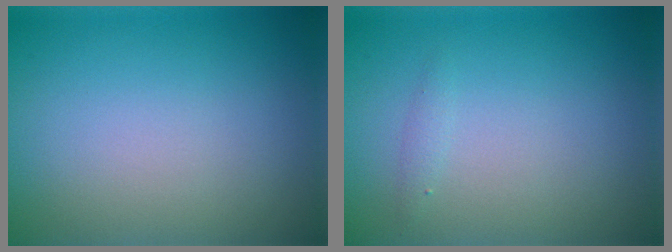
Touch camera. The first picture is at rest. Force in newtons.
{"total": 0.6, "press": 0.6, "slide": 0.0}